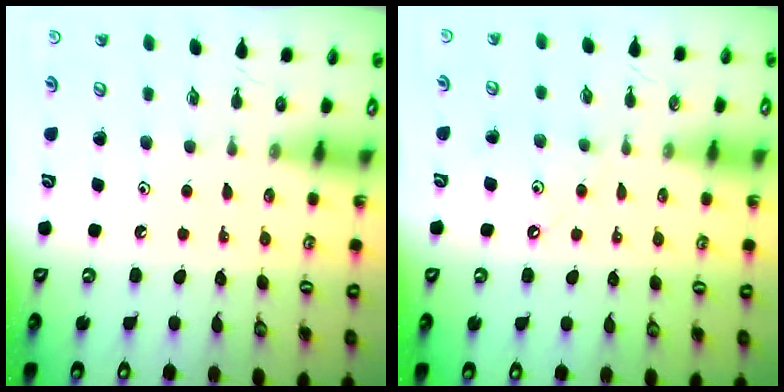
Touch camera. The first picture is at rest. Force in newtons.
{"total": 5.4, "press": 5.3, "slide": 0.4}